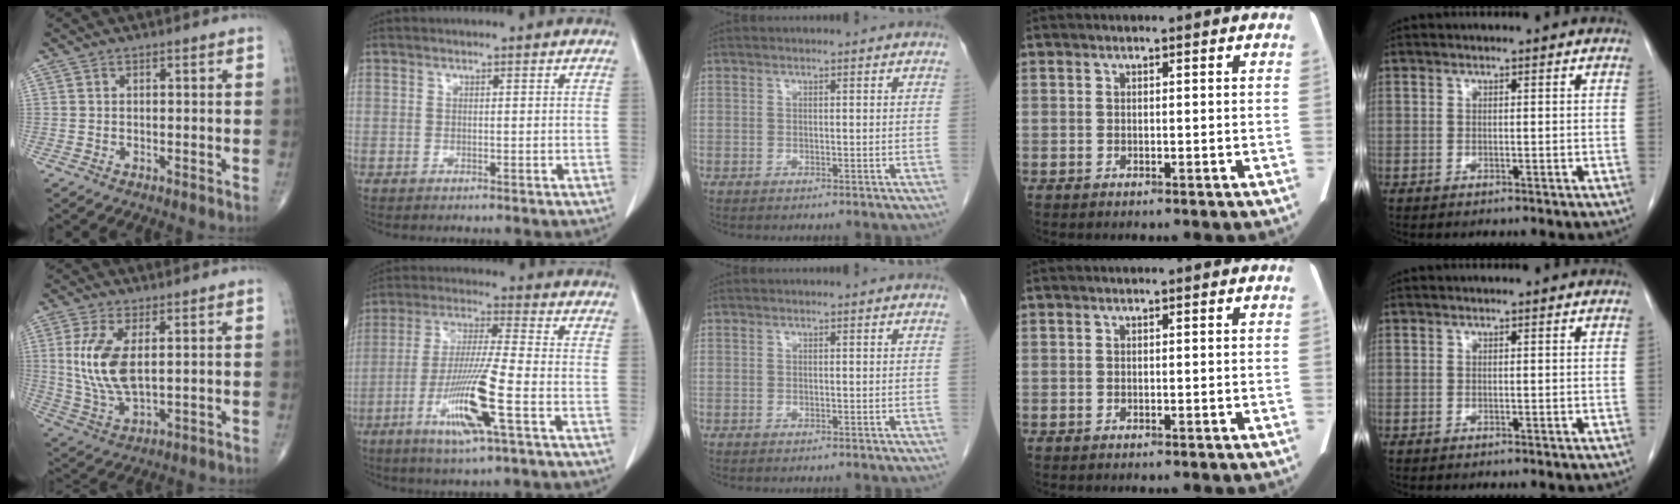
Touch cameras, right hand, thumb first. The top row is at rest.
{"thumb": {"total": 11.0, "force": [2.0, 4.9, 9.6], "torque": [-0.209, -0.013, 0.049]}, "index": {"total": 12.5, "force": [-4.8, -0.3, 11.5], "torque": [-0.232, -0.020, -0.092]}}